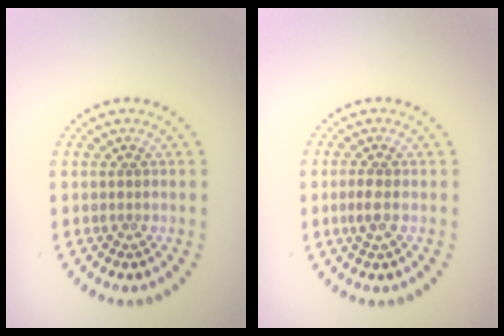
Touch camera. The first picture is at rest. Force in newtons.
{"total": 1.5, "press": 1.4, "slide": 0.3}